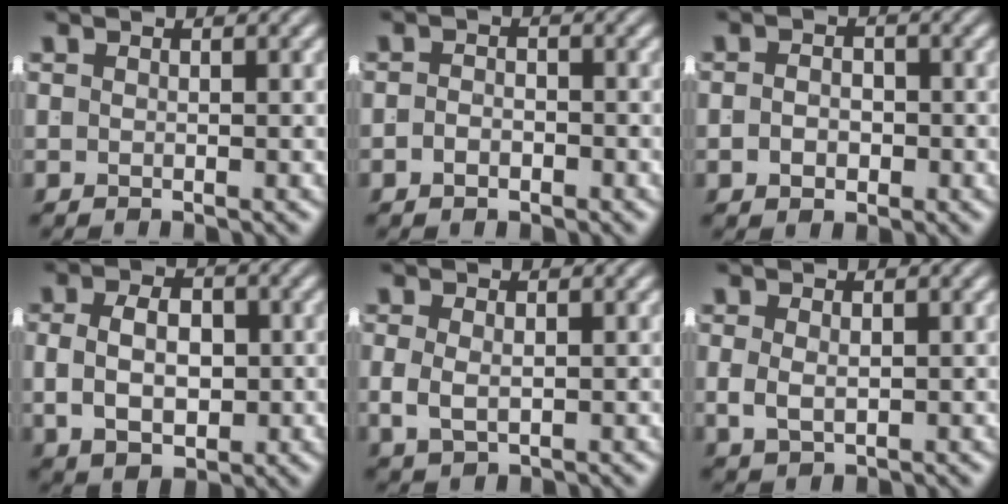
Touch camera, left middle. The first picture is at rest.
{"total": 1.5, "force": [-1.2, 0.8, 0.6], "torque": [-0.005, 0.001, -0.023]}
{"total": 2.1, "force": [-0.7, 1.5, 1.3], "torque": [-0.014, 0.002, -0.014]}
{"total": 6.2, "force": [-0.4, 4.2, 4.5], "torque": [-0.065, -0.003, 0.001]}
{"total": 1.9, "force": [0.0, 1.2, 1.5], "torque": [-0.036, -0.007, 0.010]}
{"total": 1.7, "force": [0.2, 1.1, 1.3], "torque": [-0.031, -0.006, 0.014]}